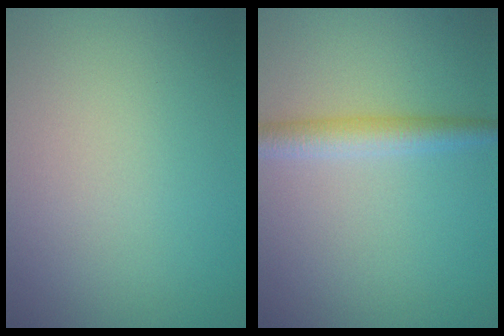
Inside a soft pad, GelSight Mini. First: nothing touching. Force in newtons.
{"total": 2.7, "press": 2.7, "slide": 0.0}